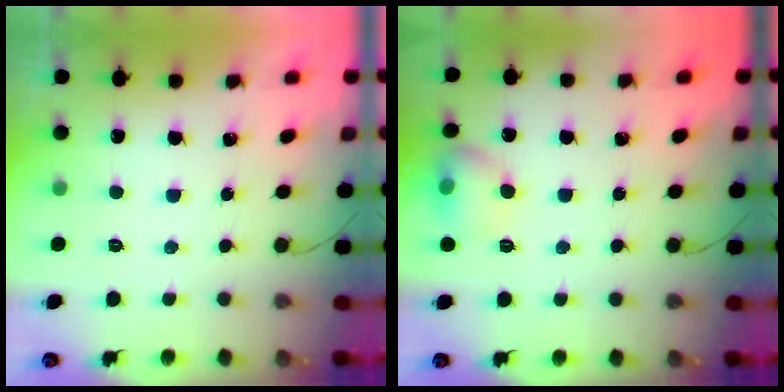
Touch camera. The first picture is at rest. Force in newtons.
{"total": 8.6, "press": 8.5, "slide": 1.3}